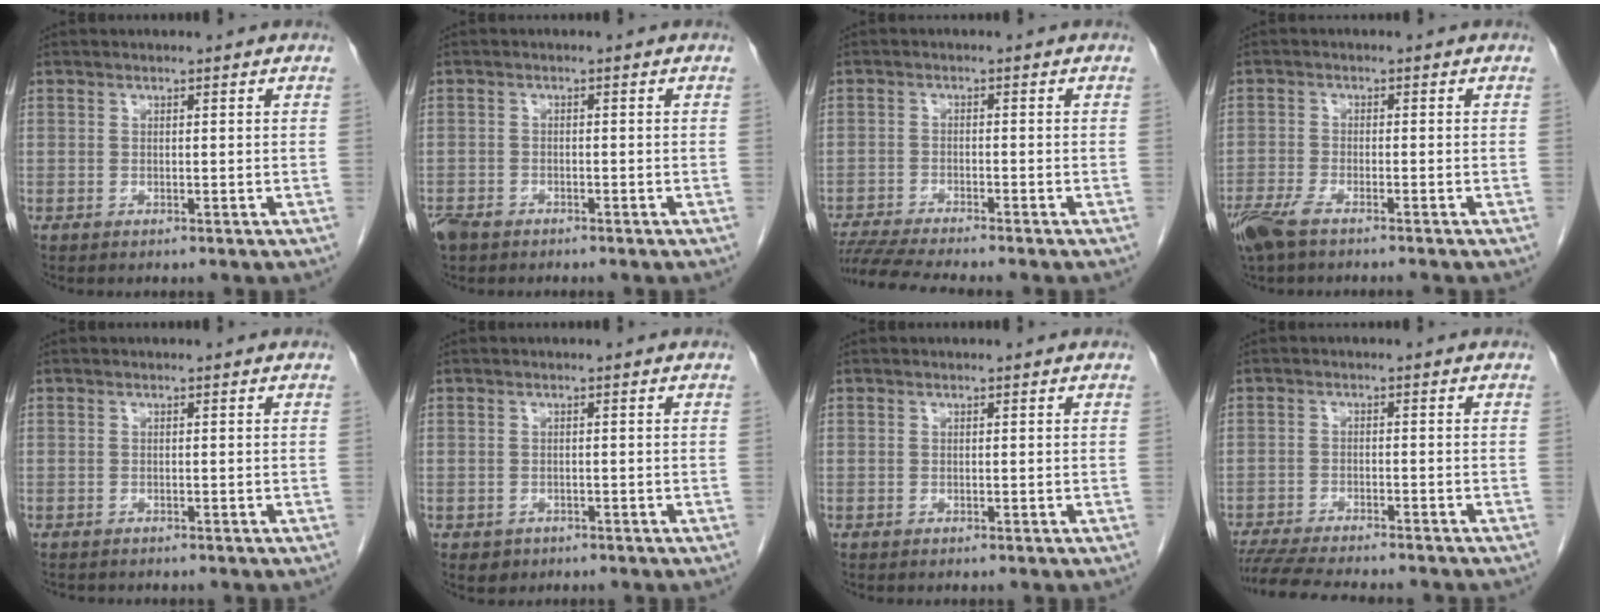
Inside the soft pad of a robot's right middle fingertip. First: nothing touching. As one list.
[{"total": 3.0, "force": [-2.3, 1.4, 1.2], "torque": [-0.025, -0.001, -0.040]}, {"total": 8.6, "force": [-7.7, -0.6, 3.8], "torque": [-0.059, -0.019, -0.127]}, {"total": 5.9, "force": [-4.6, 0.9, 3.6], "torque": [-0.068, -0.013, -0.085]}, {"total": 1.6, "force": [-1.4, 0.6, 0.5], "torque": [-0.014, -0.003, -0.019]}, {"total": 1.7, "force": [-0.9, 1.4, 0.3], "torque": [-0.006, 0.004, -0.006]}, {"total": 0.0}, {"total": 13.4, "force": [-11.8, 1.6, 6.0], "torque": [-0.096, -0.021, -0.170]}]